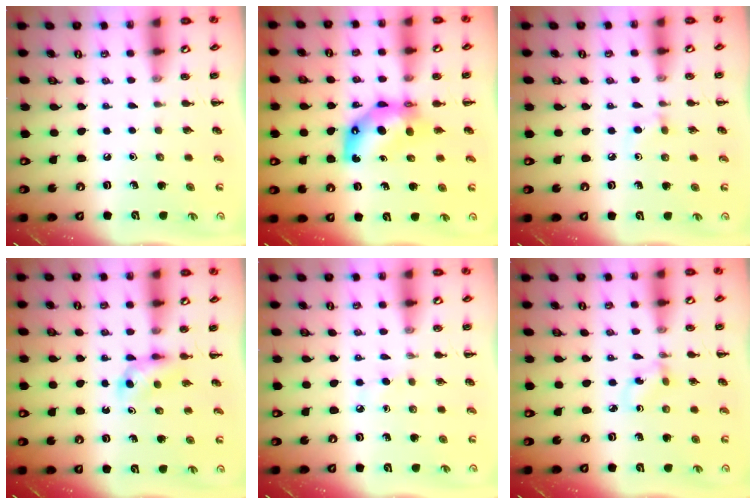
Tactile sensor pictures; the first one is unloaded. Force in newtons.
{"total": 7.7, "press": 7.4, "slide": 2.2}
{"total": 4.1, "press": 3.9, "slide": 1.5}
{"total": 3.7, "press": 3.4, "slide": 1.4}
{"total": 2.4, "press": 2.2, "slide": 1.0}
{"total": 1.3, "press": 1.0, "slide": 0.7}